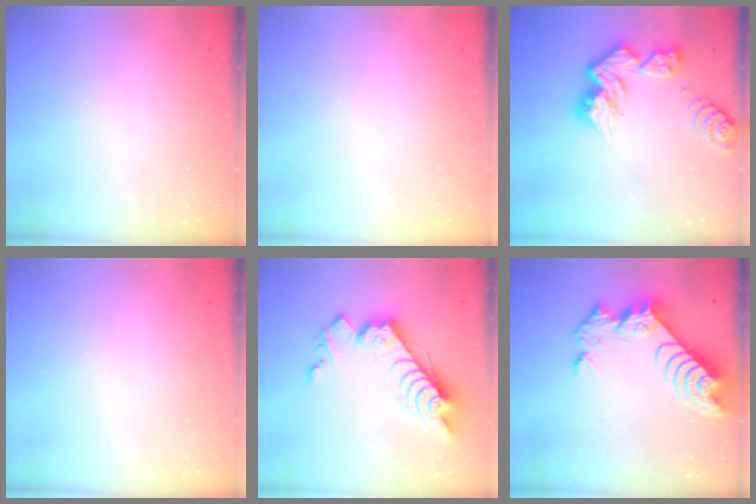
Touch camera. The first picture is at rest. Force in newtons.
{"total": 0.0}
{"total": 13.6, "press": 13.5, "slide": 1.6}
{"total": 0.0}
{"total": 14.6, "press": 14.5, "slide": 1.0}
{"total": 10.0, "press": 10.0, "slide": 0.9}